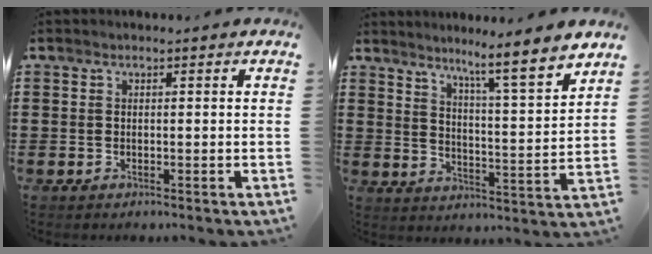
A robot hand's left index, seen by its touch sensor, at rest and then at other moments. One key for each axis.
{"total": 6.6, "fx": 5.7, "fy": -1.3, "fz": 3.1, "tx": -0.059, "ty": -0.059, "tz": 0.082}